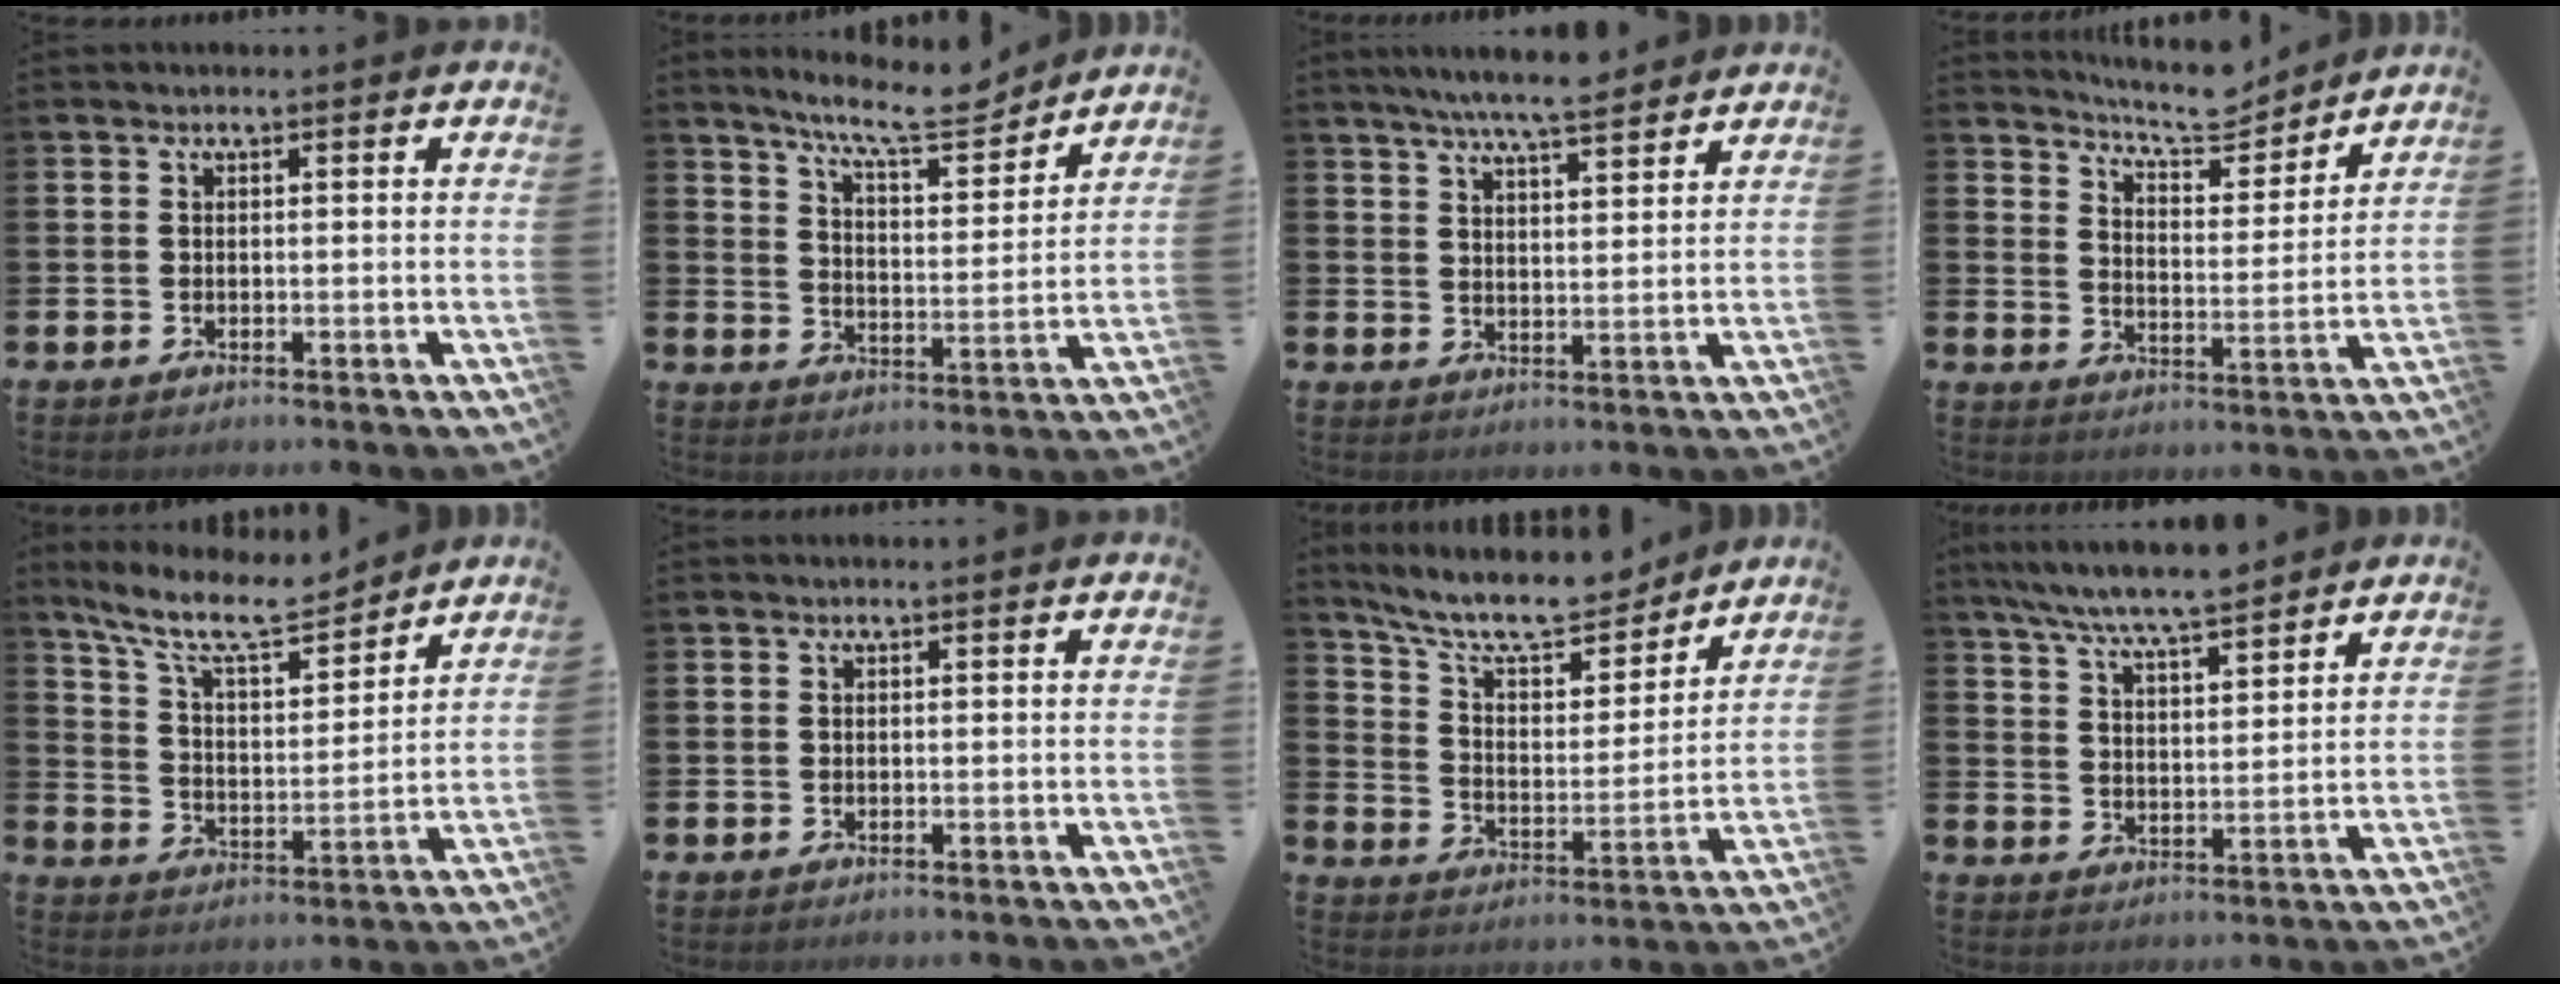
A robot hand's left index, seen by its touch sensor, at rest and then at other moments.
{"total": 10.0, "force": [9.0, 1.4, 4.0], "torque": [-0.094, -0.047, 0.159]}
{"total": 6.5, "force": [6.1, 0.2, 2.1], "torque": [-0.048, -0.026, 0.108]}
{"total": 7.4, "force": [7.1, 1.3, 1.6], "torque": [-0.047, -0.047, 0.127]}
{"total": 10.2, "force": [9.0, 2.3, 4.1], "torque": [-0.111, -0.049, 0.160]}
{"total": 0.0}
{"total": 11.2, "force": [10.0, 2.7, 4.1], "torque": [-0.110, -0.064, 0.175]}
{"total": 7.5, "force": [7.1, 0.3, 2.2], "torque": [-0.073, -0.033, 0.130]}